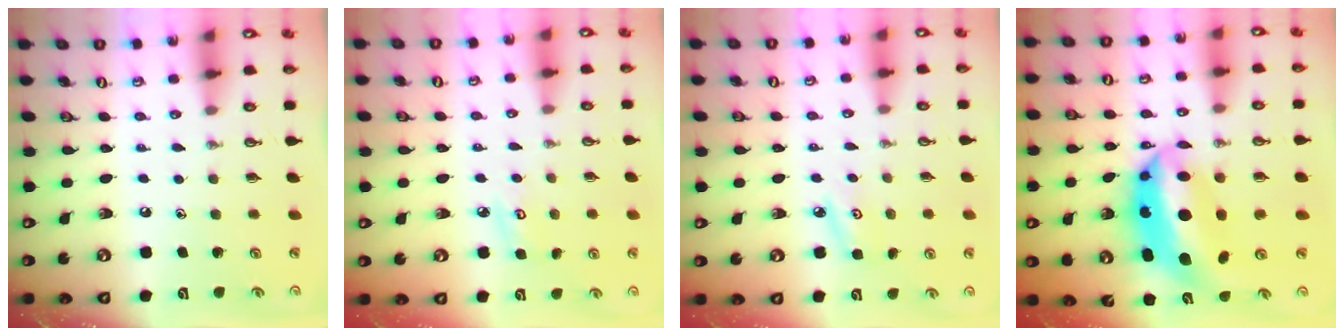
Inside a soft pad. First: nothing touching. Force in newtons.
{"total": 6.3, "press": 6.3, "slide": 0.4}
{"total": 5.2, "press": 5.1, "slide": 0.6}
{"total": 12.5, "press": 12.4, "slide": 1.2}